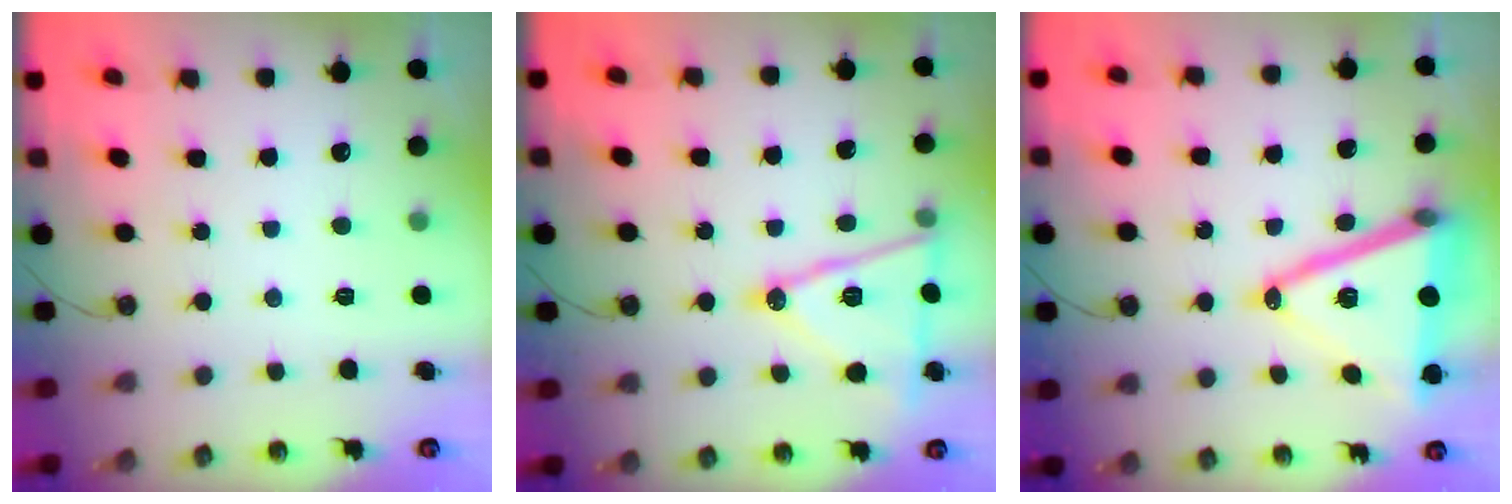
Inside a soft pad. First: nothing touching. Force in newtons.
{"total": 15.9, "press": 15.4, "slide": 3.7}
{"total": 20.5, "press": 20.1, "slide": 3.9}